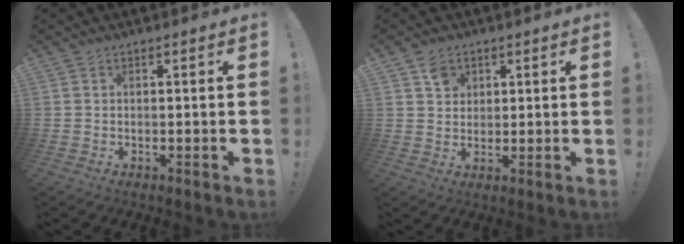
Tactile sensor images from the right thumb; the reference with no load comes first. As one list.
[{"total": 4.9, "force": [2.6, 4.0, 1.2], "torque": [-0.006, -0.010, 0.044]}]